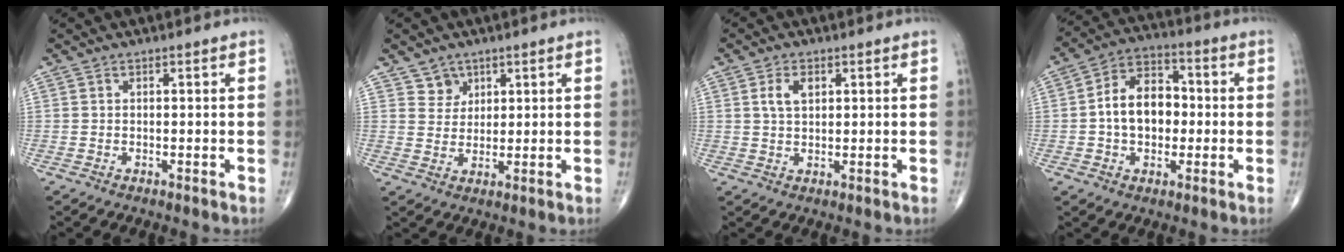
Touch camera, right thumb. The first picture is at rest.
{"total": 3.6, "force": [2.3, 2.7, 0.0], "torque": [0.023, -0.017, 0.038]}
{"total": 3.8, "force": [1.3, 2.2, 2.7], "torque": [-0.048, 0.001, 0.025]}
{"total": 11.4, "force": [-0.4, 8.0, 8.2], "torque": [-0.106, 0.030, -0.015]}